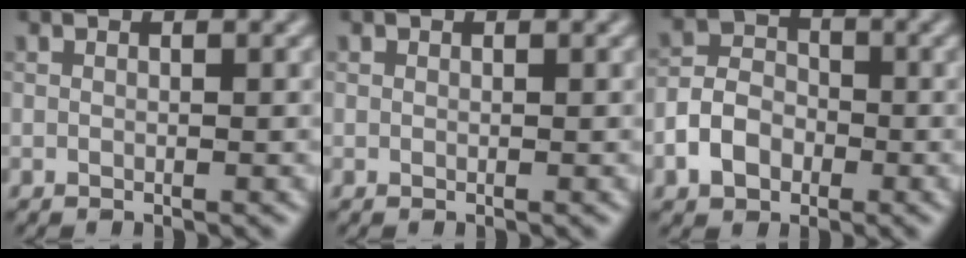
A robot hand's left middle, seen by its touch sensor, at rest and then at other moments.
{"total": 0.0}
{"total": 4.0, "force": [-1.7, 3.0, 2.1], "torque": [-0.039, 0.005, -0.037]}